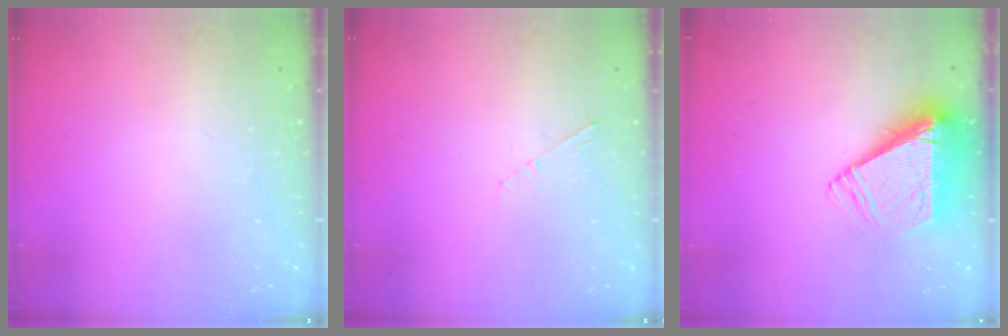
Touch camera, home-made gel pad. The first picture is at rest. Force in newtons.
{"total": 2.8, "press": 2.8, "slide": 0.4}
{"total": 9.9, "press": 9.8, "slide": 1.2}